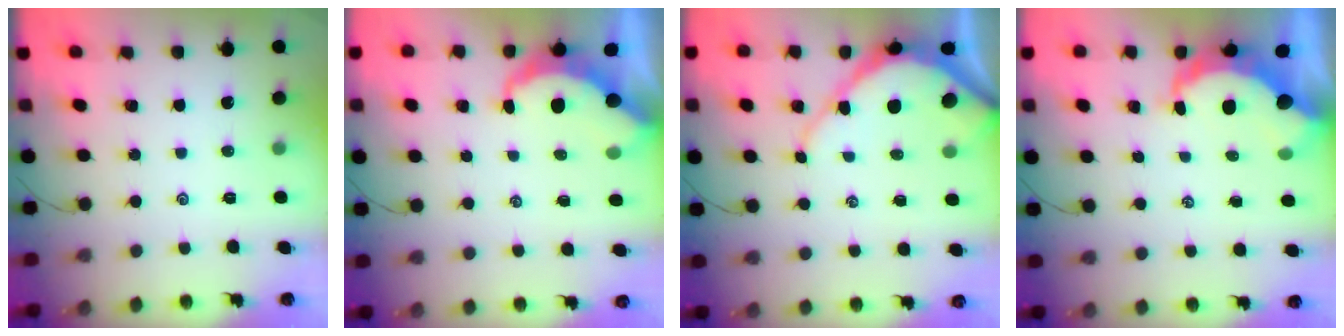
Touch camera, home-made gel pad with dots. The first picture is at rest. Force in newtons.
{"total": 6.1, "press": 6.1, "slide": 0.4}
{"total": 8.8, "press": 8.7, "slide": 0.9}
{"total": 8.9, "press": 8.8, "slide": 0.9}